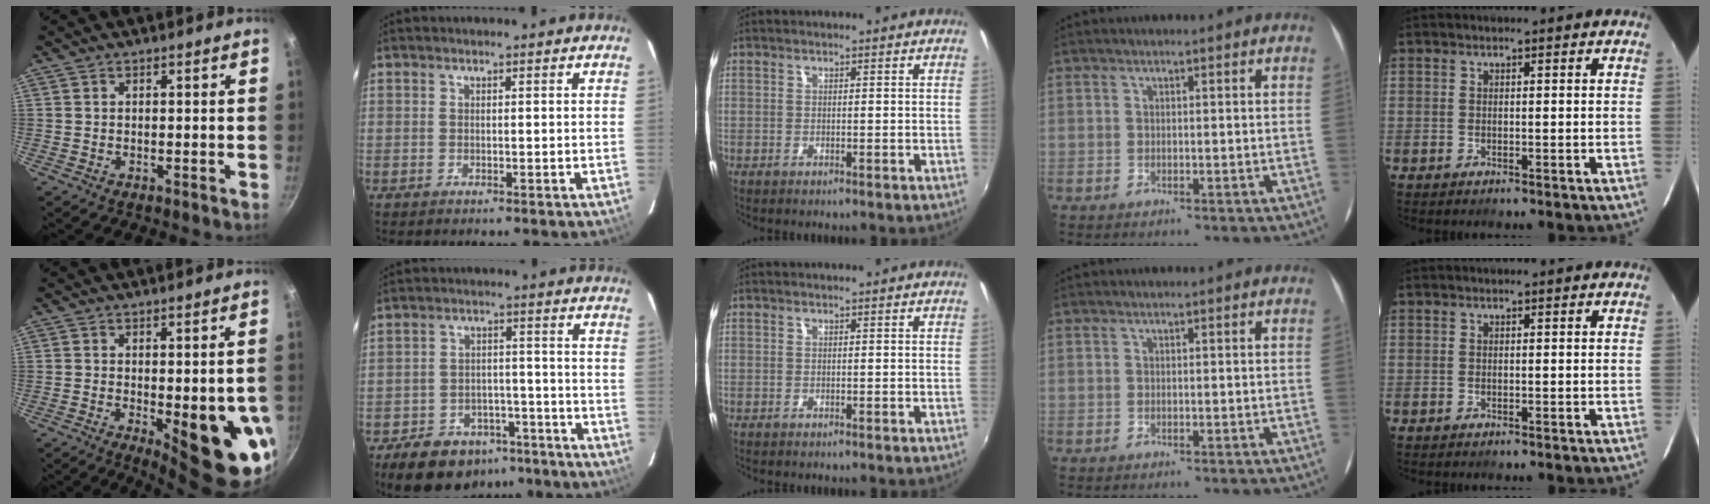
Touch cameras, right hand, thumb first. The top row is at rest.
{"thumb": {"total": 15.6, "force": [-3.6, 5.1, 14.2], "torque": [-0.154, -0.007, -0.035]}, "index": {"total": 14.0, "force": [-10.1, 8.1, 5.4], "torque": [-0.129, 0.015, -0.130]}}